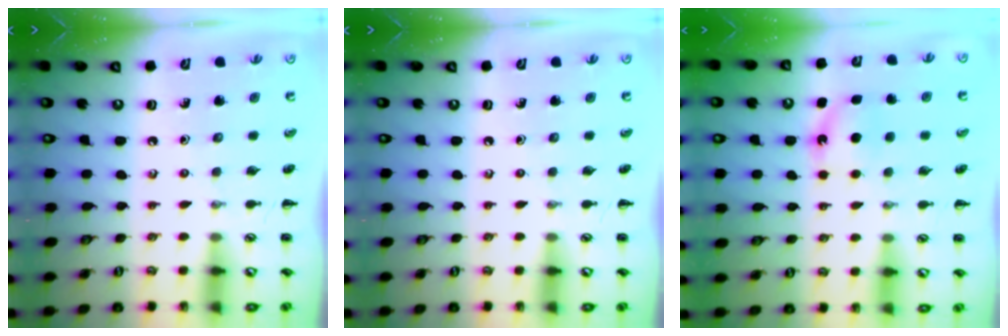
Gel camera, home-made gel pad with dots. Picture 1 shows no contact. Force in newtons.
{"total": 0.0}
{"total": 5.8, "press": 5.4, "slide": 1.9}